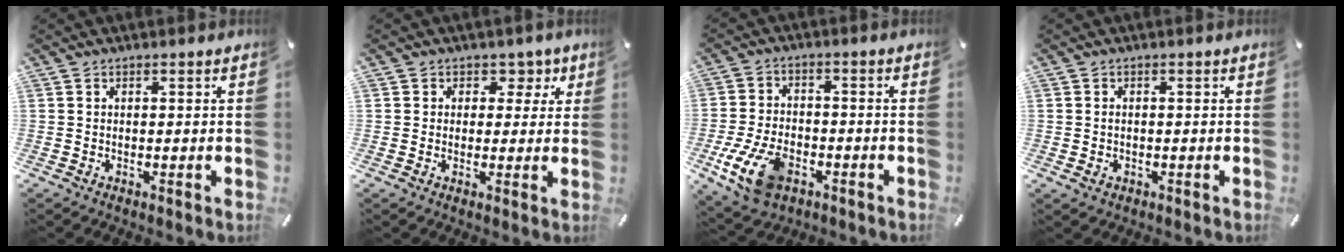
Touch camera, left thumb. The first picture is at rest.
{"total": 5.0, "force": [1.5, 4.4, 1.8], "torque": [0.000, -0.005, 0.017]}
{"total": 12.1, "force": [-5.2, 7.5, 7.9], "torque": [-0.173, 0.016, -0.092]}
{"total": 1.3, "force": [-0.2, 1.1, 0.8], "torque": [-0.016, 0.004, -0.005]}